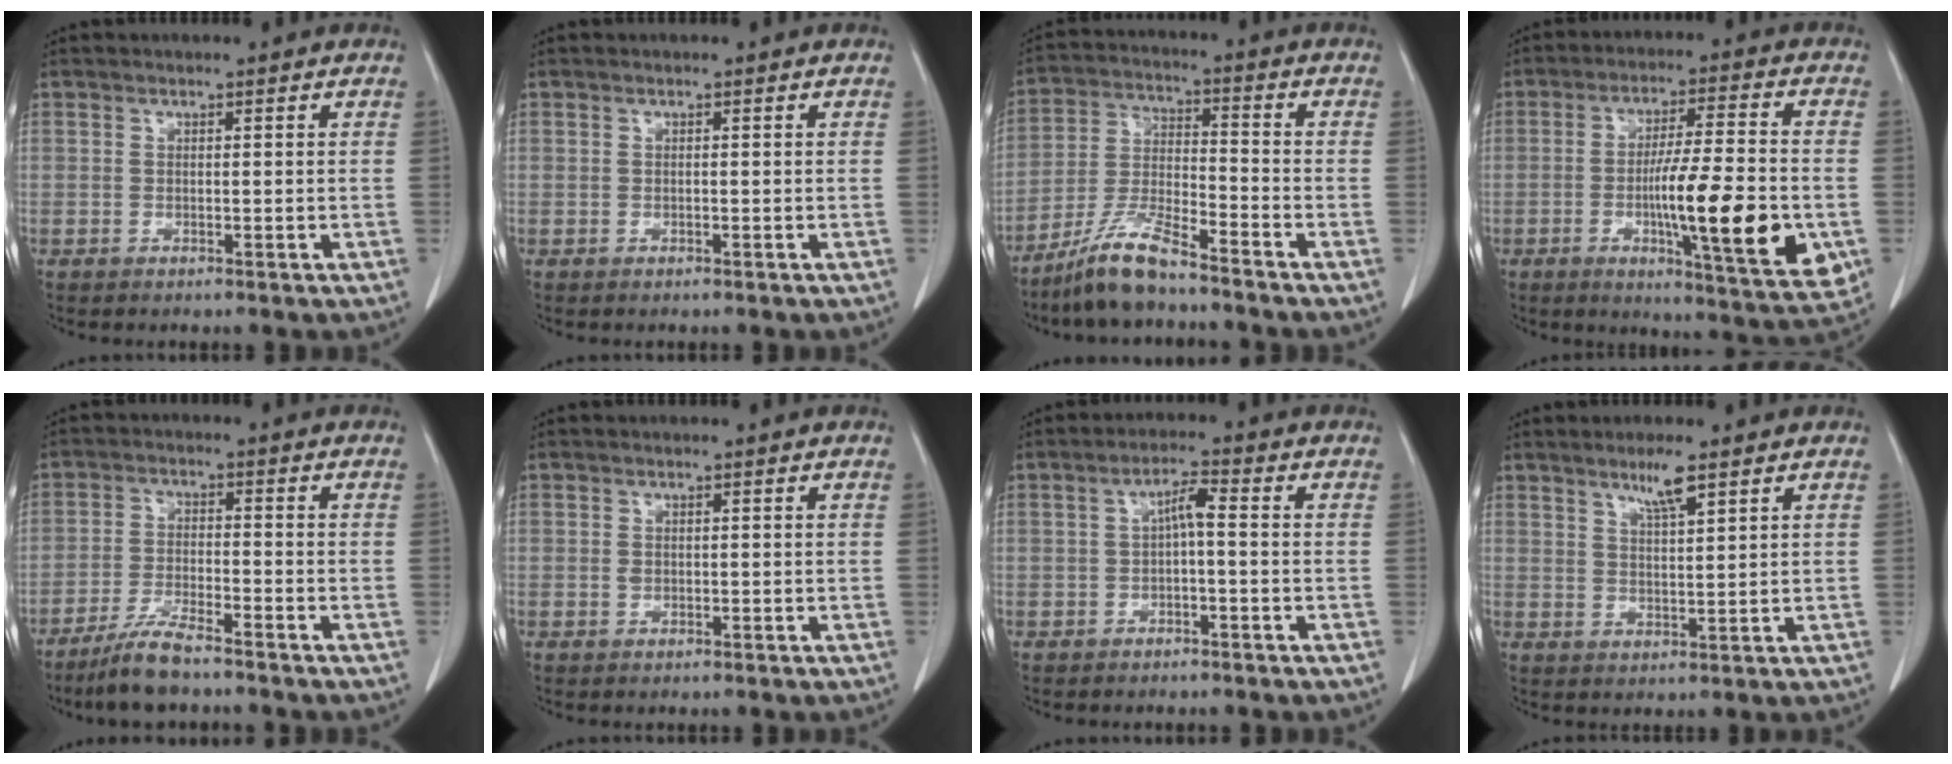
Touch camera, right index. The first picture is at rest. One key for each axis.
{"total": 0.0}
{"total": 9.3, "fx": -7.4, "fy": 0.9, "fz": 5.4, "tx": -0.116, "ty": -0.017, "tz": -0.148}
{"total": 17.5, "fx": -3.7, "fy": 1.8, "fz": 17.0, "tx": -0.243, "ty": -0.014, "tz": -0.050}
{"total": 6.4, "fx": -5.3, "fy": 0.5, "fz": 3.6, "tx": -0.077, "ty": -0.018, "tz": -0.103}
{"total": 0.7, "fx": 0.0, "fy": 0.6, "fz": 0.5, "tx": -0.007, "ty": 0.002, "tz": 0.002}
{"total": 3.3, "fx": -0.2, "fy": 0.6, "fz": 3.2, "tx": -0.057, "ty": 0.013, "tz": -0.002}
{"total": 4.2, "fx": 2.9, "fy": 0.1, "fz": 3.1, "tx": -0.057, "ty": -0.003, "tz": 0.052}